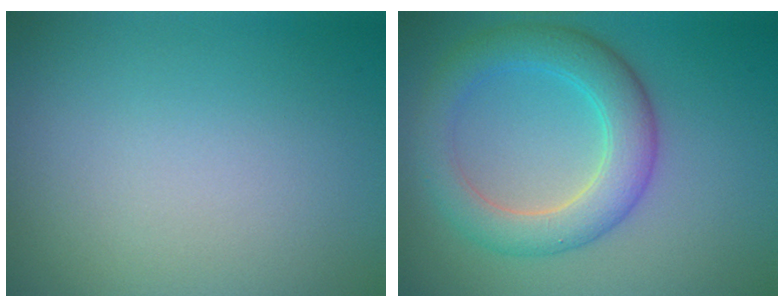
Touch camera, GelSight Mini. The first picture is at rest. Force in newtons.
{"total": 5.2, "press": 5.2, "slide": 0.1}